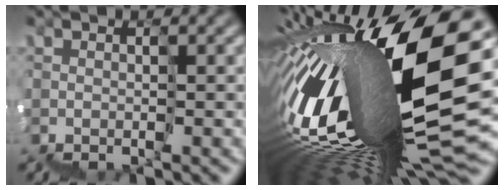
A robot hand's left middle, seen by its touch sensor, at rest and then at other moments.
{"total": 16.3, "force": [2.1, 5.3, 15.3], "torque": [-0.305, -0.012, 0.043]}